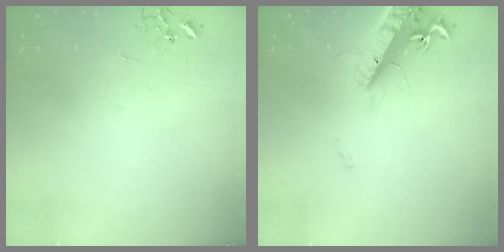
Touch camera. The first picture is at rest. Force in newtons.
{"total": 16.7, "press": 16.2, "slide": 4.1}